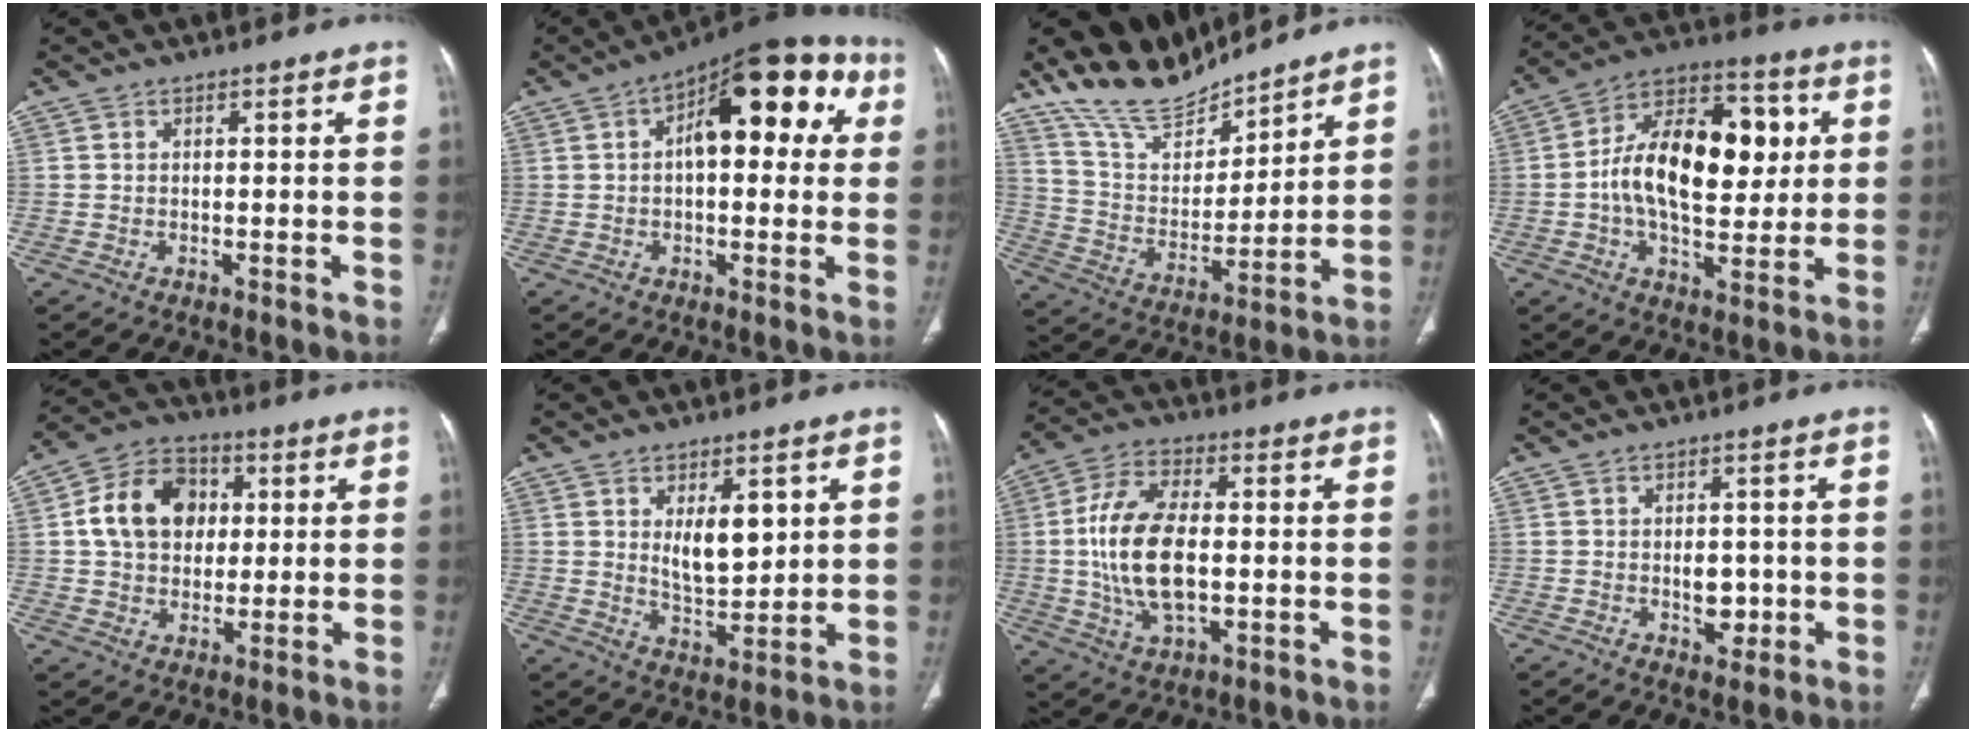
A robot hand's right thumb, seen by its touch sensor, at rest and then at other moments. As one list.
[{"total": 18.1, "force": [4.5, 8.5, 15.3], "torque": [-0.167, 0.034, 0.054]}, {"total": 15.4, "force": [13.8, 4.8, 4.7], "torque": [-0.056, -0.082, 0.269]}, {"total": 20.8, "force": [2.0, 11.7, 17.1], "torque": [-0.251, 0.020, 0.027]}, {"total": 13.4, "force": [2.3, 10.5, 8.0], "torque": [-0.111, 0.011, 0.033]}, {"total": 8.3, "force": [2.6, 4.2, 6.7], "torque": [-0.085, -0.027, 0.053]}, {"total": 15.3, "force": [-0.3, 8.0, 13.0], "torque": [-0.252, 0.007, -0.006]}, {"total": 4.1, "force": [-0.5, 2.8, 2.9], "torque": [-0.024, 0.001, 0.000]}]